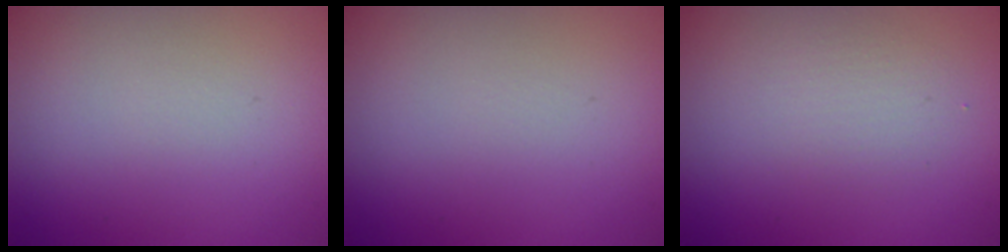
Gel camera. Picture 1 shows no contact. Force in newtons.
{"total": 0.0}
{"total": 2.0, "press": 2.0, "slide": 0.0}